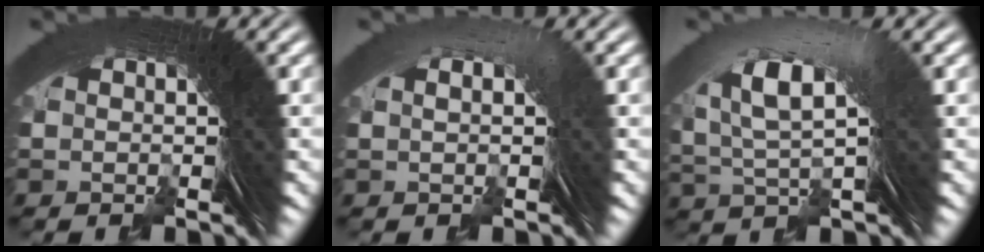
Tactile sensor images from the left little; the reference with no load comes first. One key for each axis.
{"total": 0.8, "fx": 0.1, "fy": -0.5, "fz": 0.6, "tx": 0.002, "ty": 0.022, "tz": -0.002}
{"total": 3.9, "fx": 1.1, "fy": 0.8, "fz": 3.7, "tx": -0.067, "ty": 0.011, "tz": 0.017}